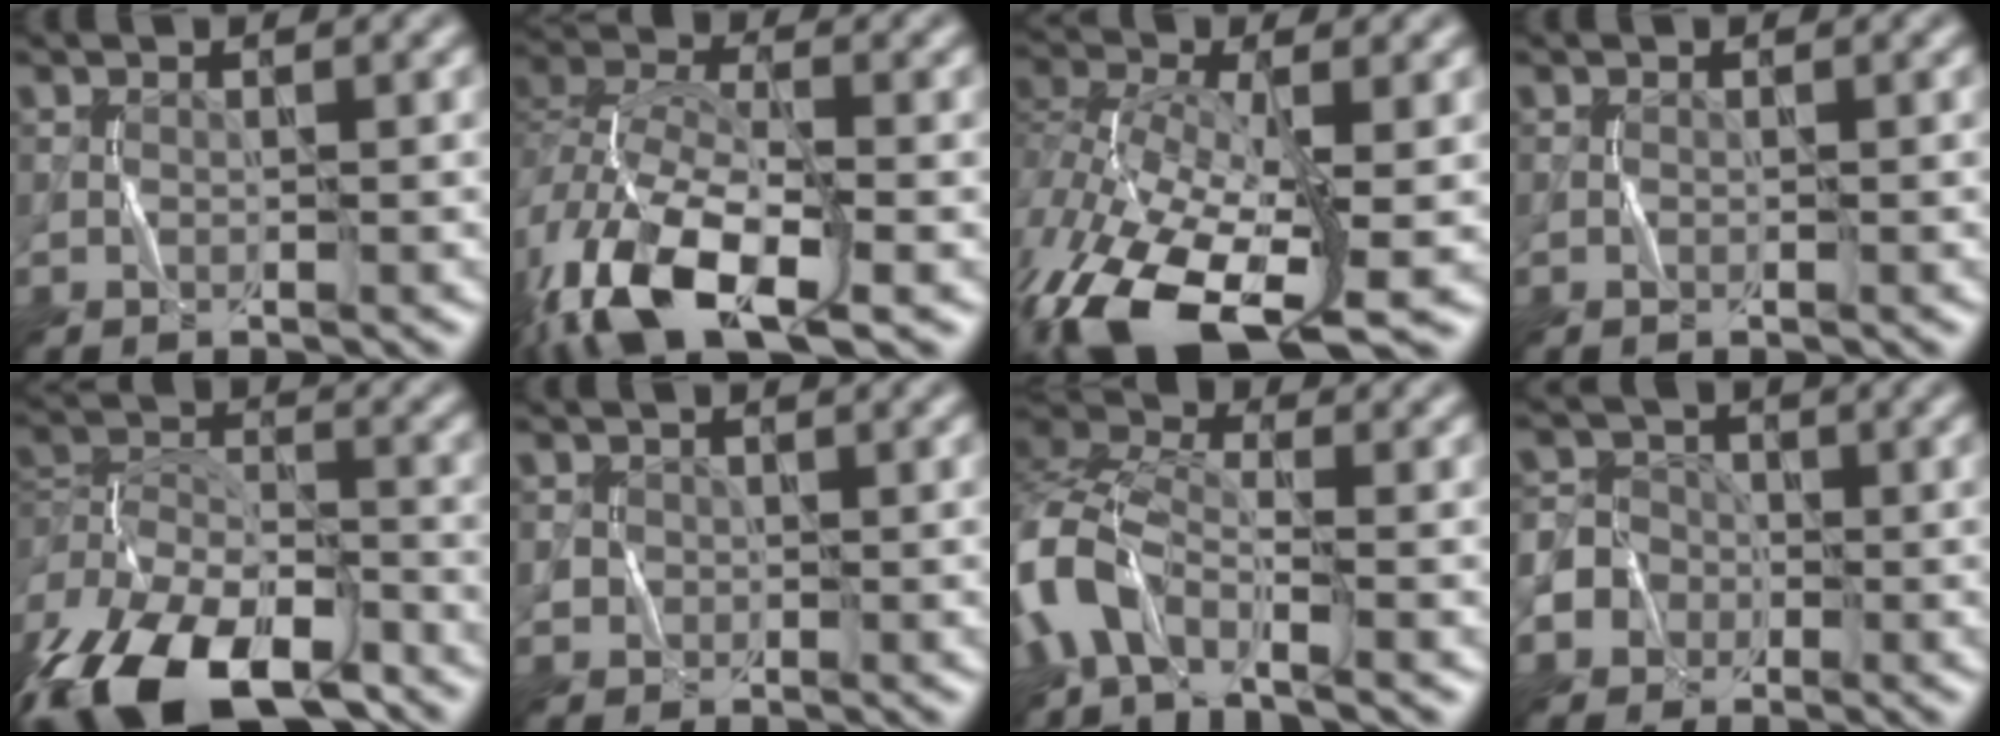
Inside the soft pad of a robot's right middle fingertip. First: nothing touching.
{"total": 13.4, "force": [-7.2, 6.0, 9.6], "torque": [-0.212, -0.025, -0.136]}
{"total": 15.7, "force": [-6.9, 7.4, 12.0], "torque": [-0.295, -0.027, -0.112]}
{"total": 0.0}
{"total": 14.8, "force": [-9.5, 7.4, 8.5], "torque": [-0.196, -0.003, -0.164]}
{"total": 1.3, "force": [0.0, 1.3, 0.2], "torque": [0.004, -0.003, 0.007]}
{"total": 7.2, "force": [-3.1, 3.8, 5.3], "torque": [-0.121, 0.007, -0.084]}
{"total": 5.5, "force": [-2.1, 5.0, 1.0], "torque": [-0.010, 0.007, -0.058]}